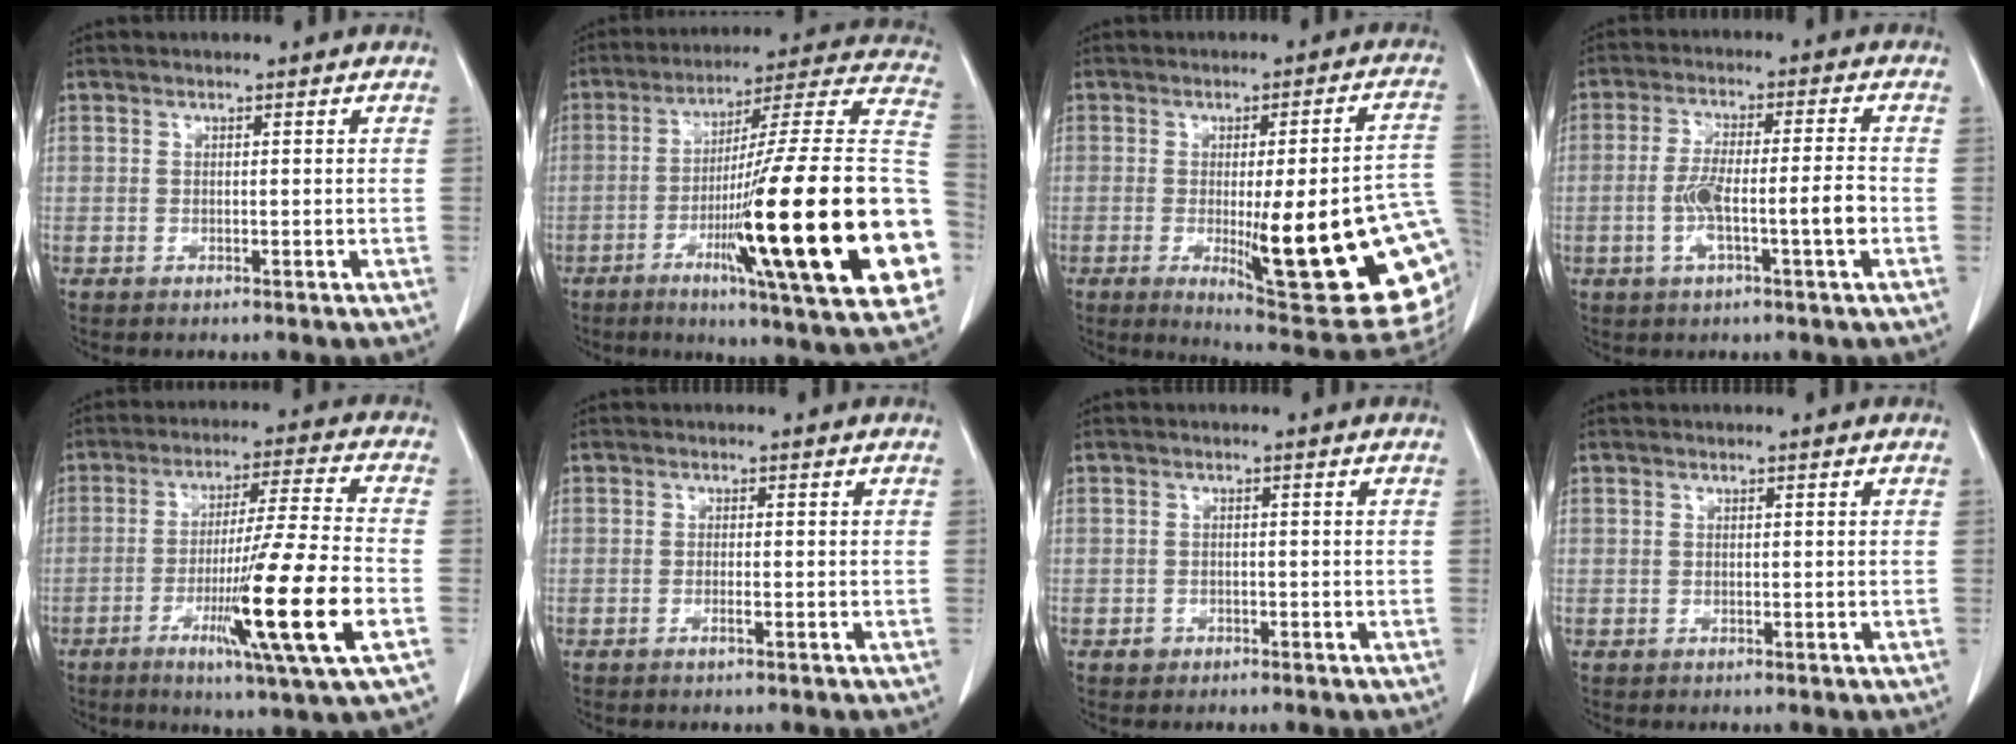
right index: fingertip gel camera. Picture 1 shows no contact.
{"total": 32.3, "force": [-7.3, 2.1, 31.5], "torque": [-0.386, -0.009, -0.123]}
{"total": 24.4, "force": [-4.6, 3.6, 23.7], "torque": [-0.214, -0.014, -0.050]}
{"total": 8.3, "force": [-2.2, 0.6, 8.0], "torque": [-0.151, 0.012, -0.040]}
{"total": 16.2, "force": [-5.2, -1.5, 15.3], "torque": [-0.270, -0.025, -0.091]}
{"total": 1.0, "force": [-0.5, -0.1, 0.9], "torque": [-0.019, 0.000, -0.009]}
{"total": 1.1, "force": [-0.7, 0.9, 0.1], "torque": [-0.001, 0.003, -0.012]}
{"total": 0.5, "force": [0.0, 0.5, 0.0], "torque": [0.007, 0.005, -0.003]}